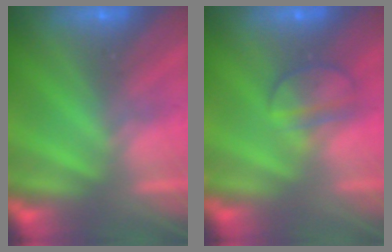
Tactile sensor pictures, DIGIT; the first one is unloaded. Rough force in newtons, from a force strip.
{"total": 2.3}